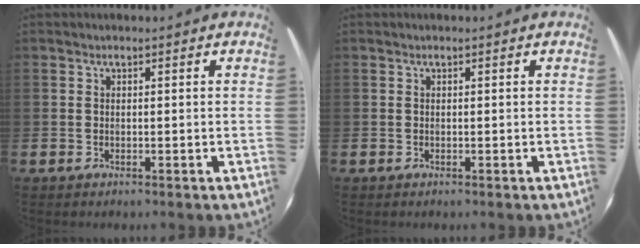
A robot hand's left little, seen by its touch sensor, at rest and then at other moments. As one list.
[{"total": 0.0}]